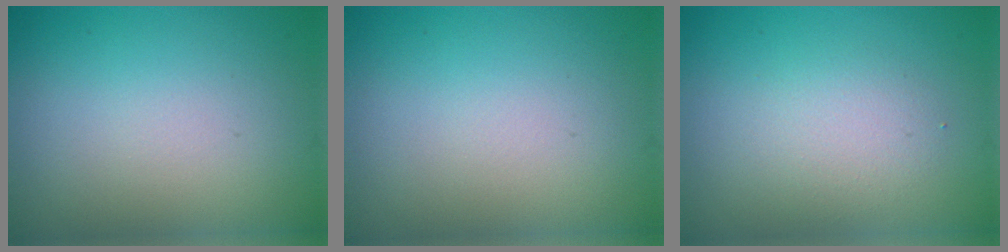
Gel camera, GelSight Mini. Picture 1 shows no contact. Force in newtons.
{"total": 0.0}
{"total": 2.4, "press": 2.4, "slide": 0.1}